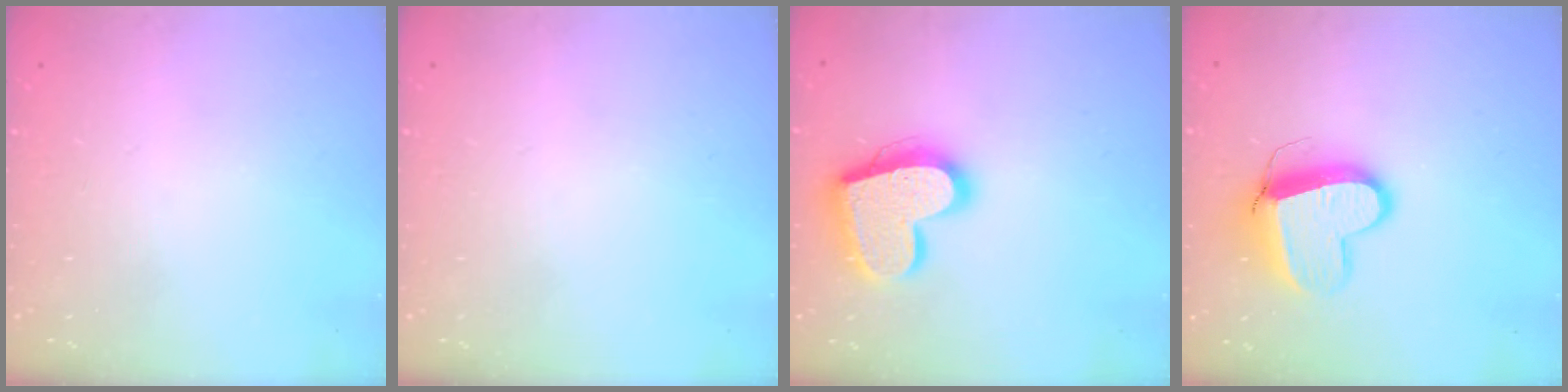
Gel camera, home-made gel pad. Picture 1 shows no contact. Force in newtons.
{"total": 0.0}
{"total": 20.3, "press": 20.3, "slide": 1.5}
{"total": 10.7, "press": 10.6, "slide": 1.3}